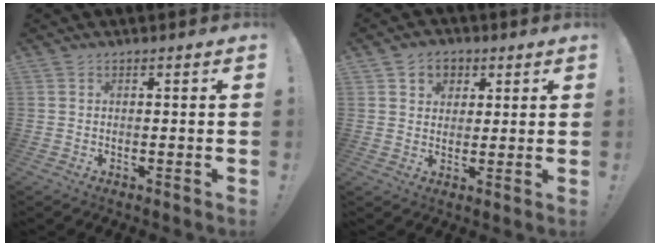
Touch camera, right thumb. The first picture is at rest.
{"total": 6.1, "force": [2.2, 5.4, 1.6], "torque": [-0.019, -0.010, 0.042]}